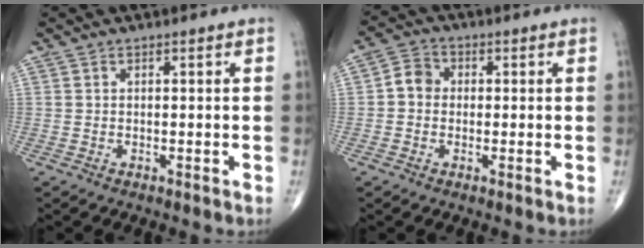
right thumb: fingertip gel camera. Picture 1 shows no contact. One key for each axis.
{"total": 4.2, "fx": -0.2, "fy": 3.6, "fz": 2.0, "tx": -0.022, "ty": 0.012, "tz": -0.013}